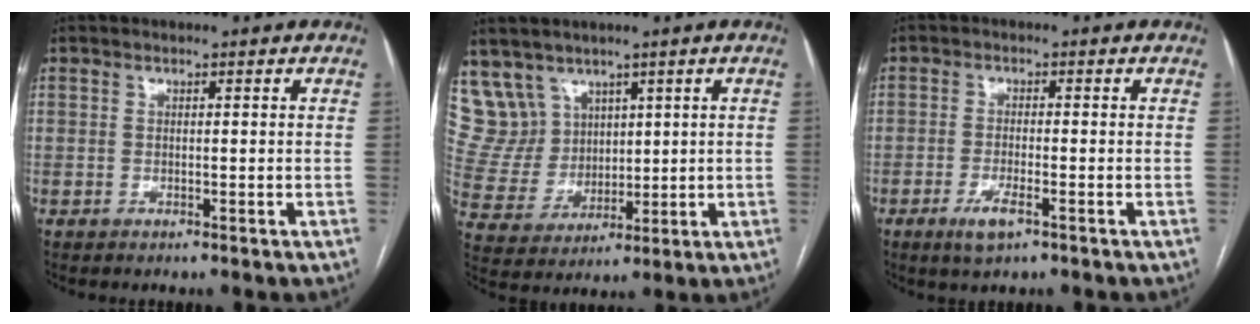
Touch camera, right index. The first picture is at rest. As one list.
[{"total": 8.5, "force": [5.7, 6.3, 0.4], "torque": [-0.019, 0.033, 0.133]}, {"total": 3.8, "force": [-2.1, 0.8, 3.1], "torque": [-0.065, -0.005, -0.037]}]